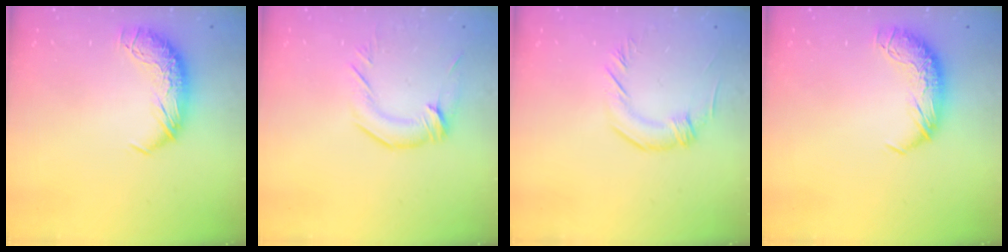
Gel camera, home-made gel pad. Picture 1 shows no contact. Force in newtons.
{"total": 0.9, "press": 0.7, "slide": 0.6}
{"total": 2.5, "press": 2.1, "slide": 1.4}
{"total": 0.0}